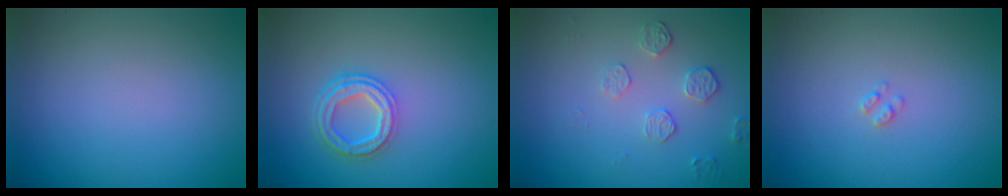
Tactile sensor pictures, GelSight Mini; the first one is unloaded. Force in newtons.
{"total": 3.8, "press": 2.9, "slide": 2.5}
{"total": 1.8, "press": 1.2, "slide": 1.3}
{"total": 0.7, "press": 0.6, "slide": 0.1}